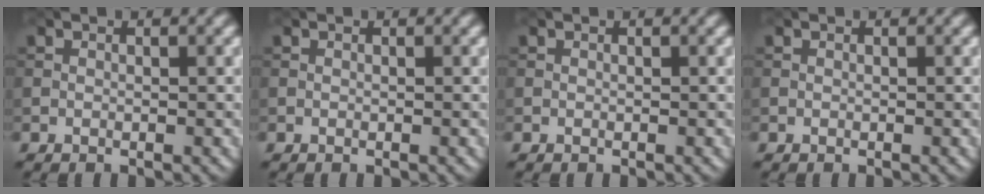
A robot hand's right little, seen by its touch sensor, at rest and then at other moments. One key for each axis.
{"total": 0.0}
{"total": 0.0}
{"total": 0.0}